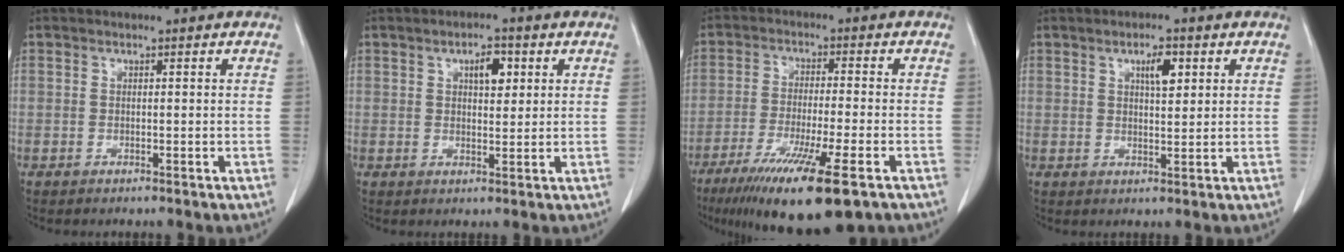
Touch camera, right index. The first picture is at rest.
{"total": 4.0, "force": [1.6, 1.7, 3.2], "torque": [-0.050, 0.002, 0.023]}
{"total": 15.8, "force": [-9.8, 1.3, 12.3], "torque": [-0.195, -0.045, -0.157]}
{"total": 3.8, "force": [1.7, 1.1, 3.2], "torque": [-0.053, 0.000, 0.028]}